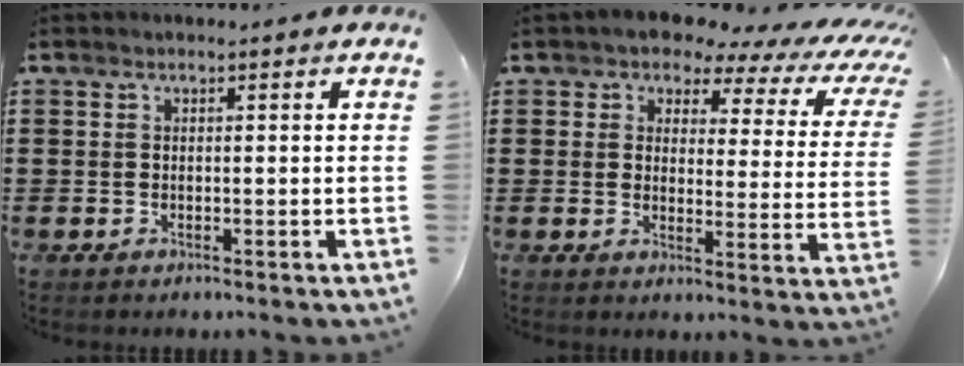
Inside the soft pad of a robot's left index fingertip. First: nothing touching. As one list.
[{"total": 4.4, "force": [3.5, 1.9, 1.9], "torque": [-0.047, -0.020, 0.051]}]